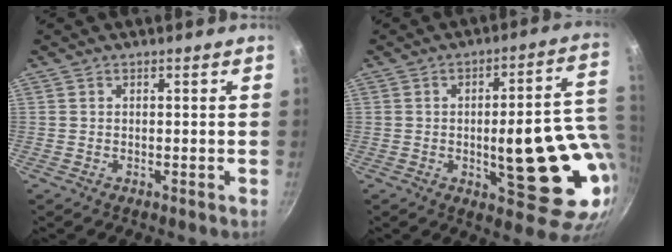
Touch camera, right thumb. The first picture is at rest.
{"total": 20.4, "force": [-1.1, 6.8, 19.2], "torque": [-0.220, -0.004, -0.010]}